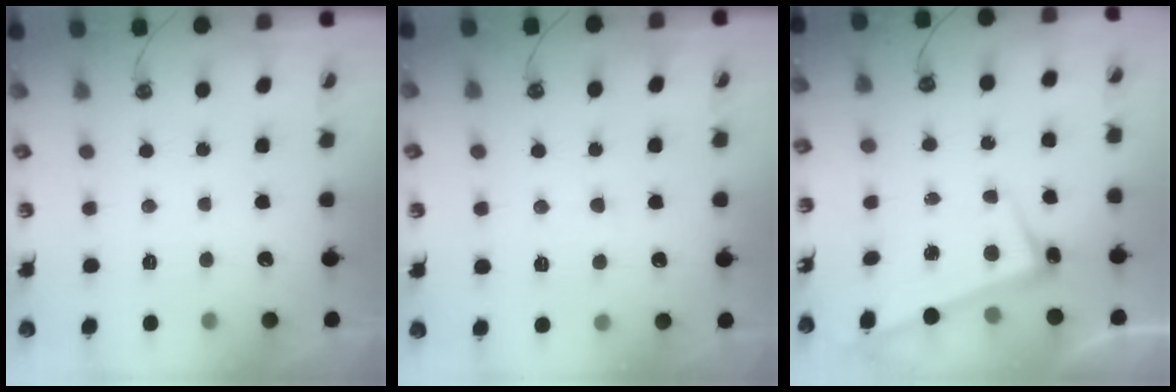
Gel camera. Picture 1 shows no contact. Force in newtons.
{"total": 4.0, "press": 4.0, "slide": 0.4}
{"total": 3.3, "press": 3.2, "slide": 0.9}